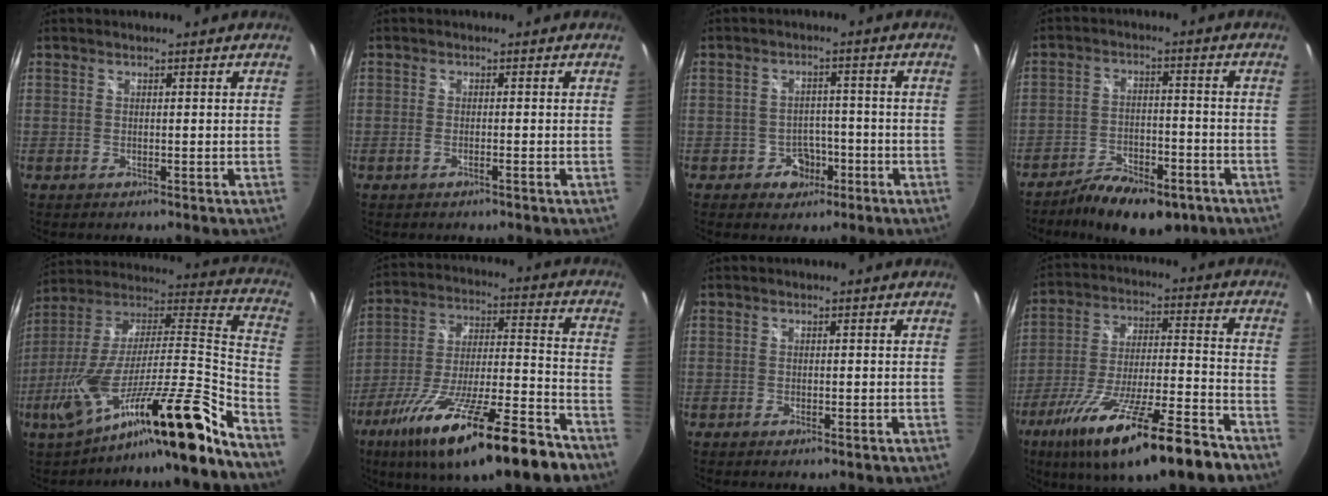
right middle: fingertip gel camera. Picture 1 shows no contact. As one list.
[{"total": 1.4, "force": [-1.0, 0.1, 1.0], "torque": [-0.023, 0.001, -0.020]}, {"total": 4.6, "force": [-2.4, 3.8, 1.2], "torque": [-0.032, 0.012, -0.025]}, {"total": 12.4, "force": [-8.8, 5.1, 7.1], "torque": [-0.139, -0.012, -0.137]}, {"total": 25.0, "force": [-17.0, 0.3, 18.3], "torque": [-0.263, -0.031, -0.299]}, {"total": 25.0, "force": [-16.6, 4.4, 18.2], "torque": [-0.316, -0.050, -0.268]}, {"total": 0.9, "force": [-0.6, 0.3, 0.6], "torque": [-0.009, -0.002, -0.011]}, {"total": 22.6, "force": [-15.3, 3.6, 16.2], "torque": [-0.295, -0.054, -0.248]}]